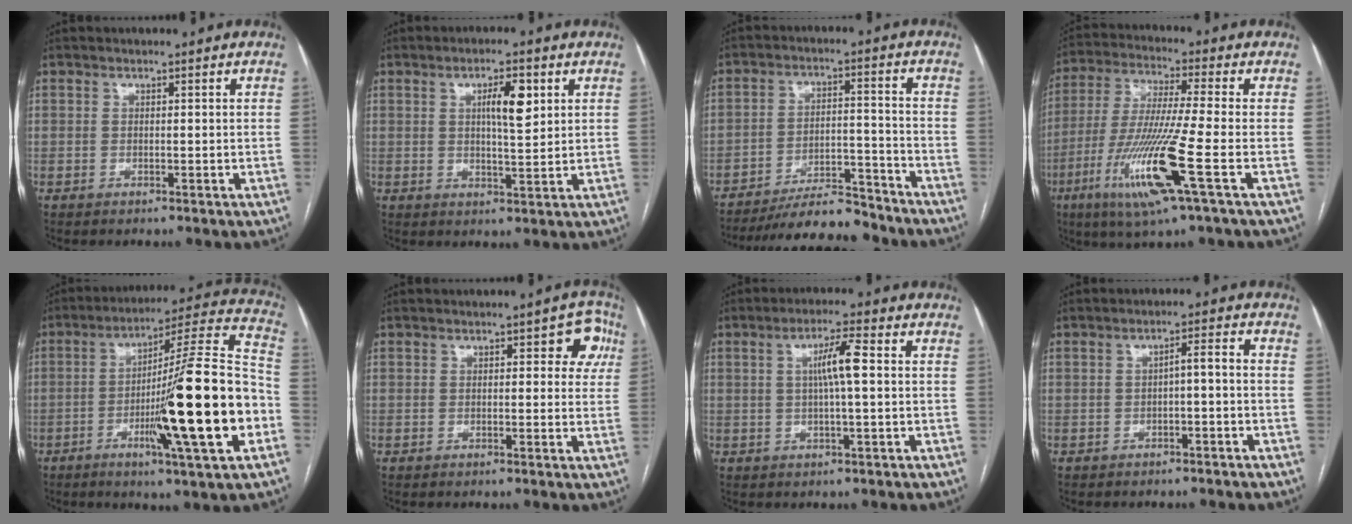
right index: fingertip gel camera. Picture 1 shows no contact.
{"total": 5.6, "force": [2.0, 1.2, 5.2], "torque": [-0.087, 0.004, 0.033]}
{"total": 12.6, "force": [-11.6, 2.1, 4.4], "torque": [-0.061, 0.013, -0.186]}
{"total": 14.6, "force": [-5.5, -0.7, 13.4], "torque": [-0.279, -0.027, -0.109]}
{"total": 22.8, "force": [-6.1, 0.0, 22.0], "torque": [-0.315, -0.007, -0.102]}
{"total": 5.0, "force": [1.6, 2.5, 4.1], "torque": [-0.024, 0.017, 0.010]}
{"total": 5.4, "force": [0.6, 0.2, 5.4], "torque": [-0.097, 0.008, 0.011]}
{"total": 2.9, "force": [-1.0, 0.5, 2.6], "torque": [-0.040, 0.014, -0.015]}